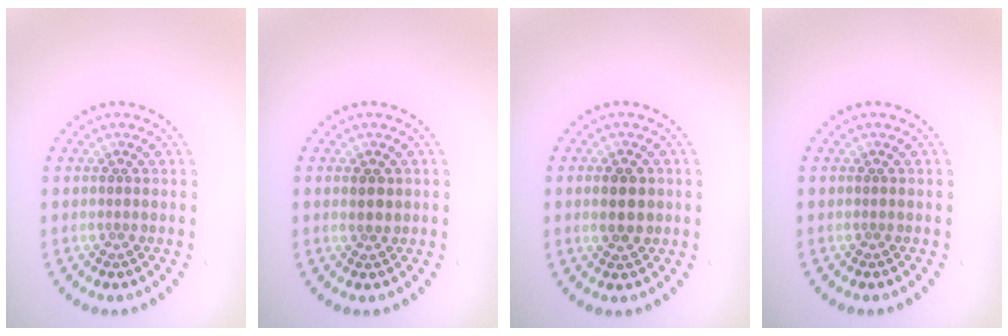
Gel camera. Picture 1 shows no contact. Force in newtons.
{"total": 1.5, "press": 1.4, "slide": 0.4}
{"total": 2.6, "press": 2.6, "slide": 0.1}
{"total": 0.0}